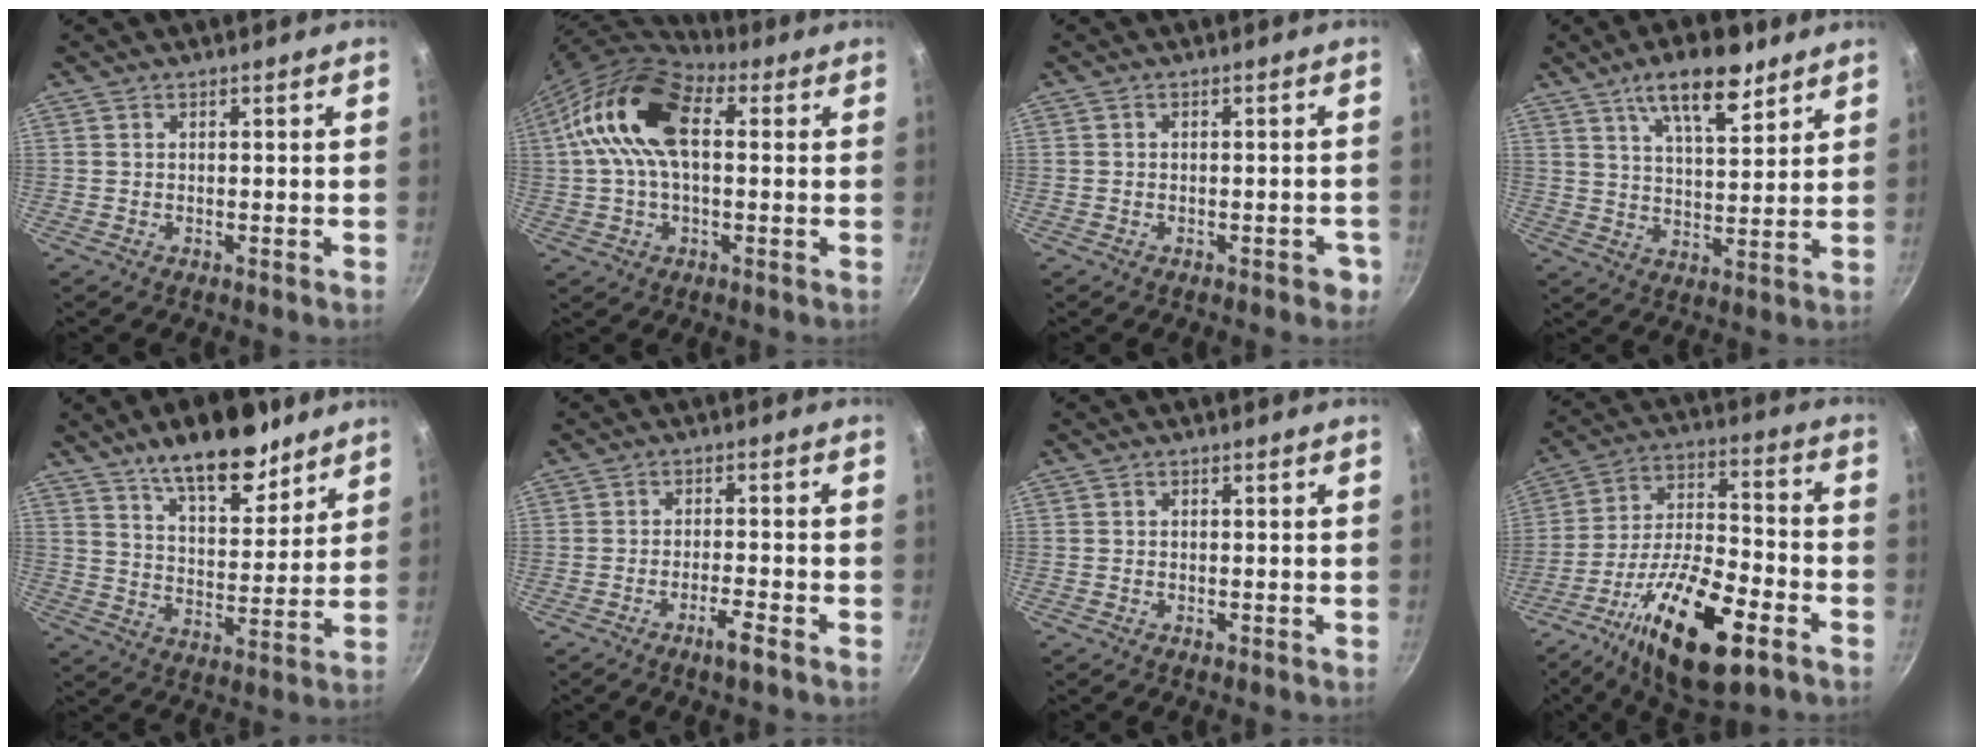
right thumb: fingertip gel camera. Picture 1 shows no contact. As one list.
[{"total": 15.7, "force": [2.7, 8.8, 12.7], "torque": [-0.228, 0.028, 0.031]}, {"total": 2.6, "force": [-1.3, 1.5, 1.8], "torque": [-0.007, 0.018, -0.007]}, {"total": 11.6, "force": [7.3, 4.3, 8.0], "torque": [-0.109, -0.034, 0.120]}, {"total": 14.9, "force": [10.4, 6.2, 8.6], "torque": [-0.093, -0.066, 0.164]}, {"total": 3.9, "force": [-2.4, 0.3, 3.0], "torque": [-0.054, 0.017, -0.039]}, {"total": 0.7, "force": [-0.3, 0.5, 0.5], "torque": [-0.006, 0.002, -0.005]}, {"total": 21.6, "force": [-10.6, 8.1, 17.0], "torque": [-0.284, 0.038, -0.185]}]